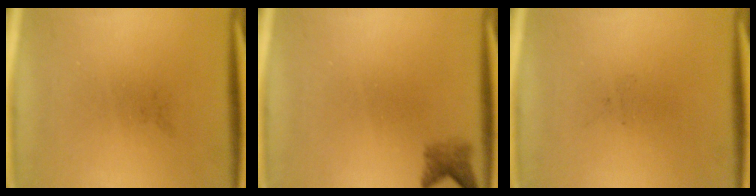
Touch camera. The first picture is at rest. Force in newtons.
{"total": 2.0}
{"total": 0.0}